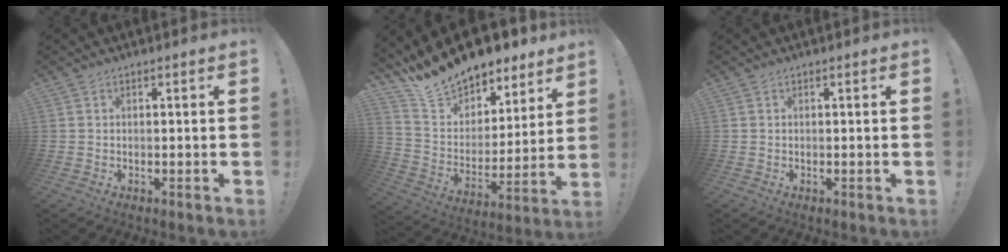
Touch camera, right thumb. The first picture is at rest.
{"total": 16.1, "force": [14.6, 5.9, 3.3], "torque": [-0.085, -0.116, 0.264]}
{"total": 0.0}